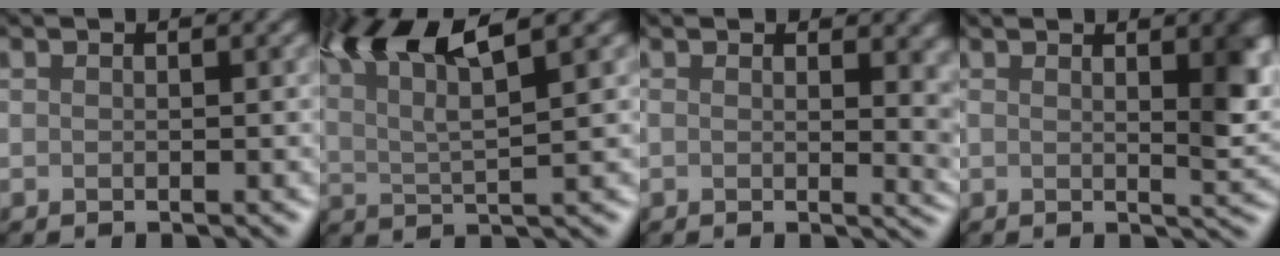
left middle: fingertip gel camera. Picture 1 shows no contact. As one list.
[{"total": 7.5, "force": [4.7, 1.0, 5.7], "torque": [-0.128, 0.020, 0.104]}, {"total": 6.2, "force": [1.3, 2.5, 5.5], "torque": [-0.049, 0.026, 0.015]}, {"total": 4.9, "force": [1.2, 0.9, 4.6], "torque": [-0.037, 0.013, 0.023]}]